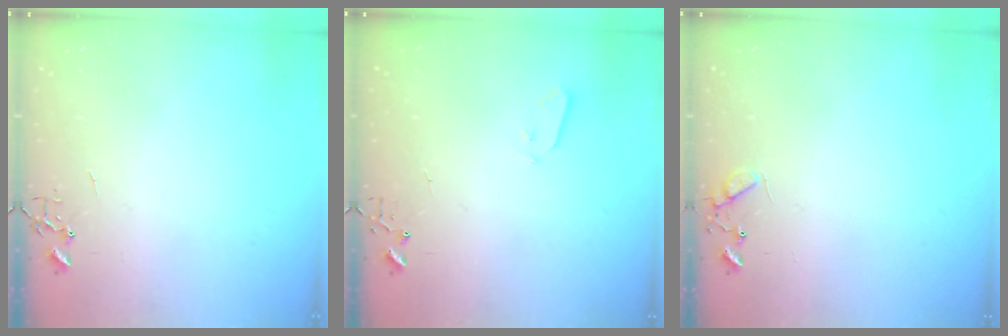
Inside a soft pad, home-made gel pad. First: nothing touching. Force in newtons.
{"total": 2.5, "press": 2.5, "slide": 0.4}
{"total": 6.1, "press": 6.1, "slide": 0.5}